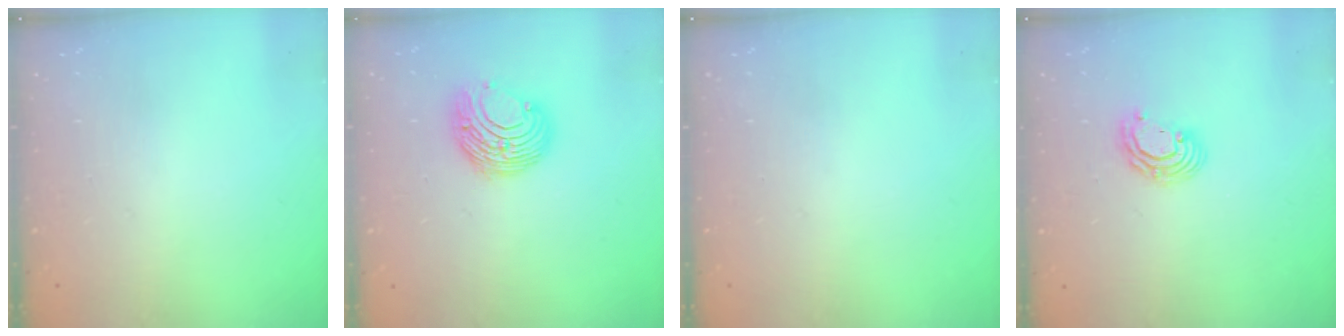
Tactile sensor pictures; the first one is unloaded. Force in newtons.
{"total": 10.7, "press": 10.7, "slide": 0.5}
{"total": 0.0}
{"total": 6.2, "press": 6.2, "slide": 0.4}